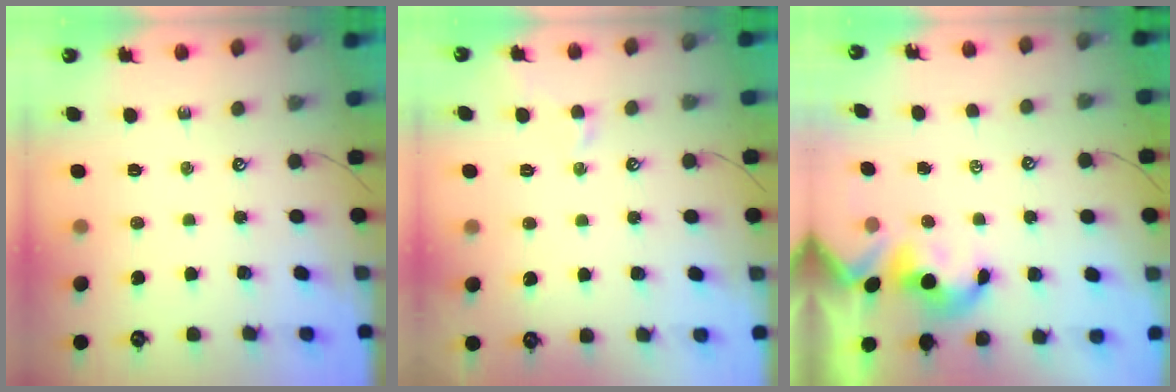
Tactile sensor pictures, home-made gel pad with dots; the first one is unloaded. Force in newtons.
{"total": 0.7, "press": 0.4, "slide": 0.6}
{"total": 1.2, "press": 1.2, "slide": 0.1}